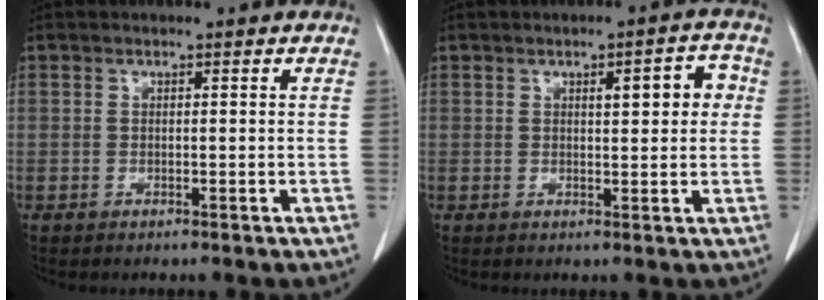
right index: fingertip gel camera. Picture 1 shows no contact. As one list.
[{"total": 5.0, "force": [1.2, 1.5, 4.6], "torque": [-0.061, 0.015, 0.017]}]